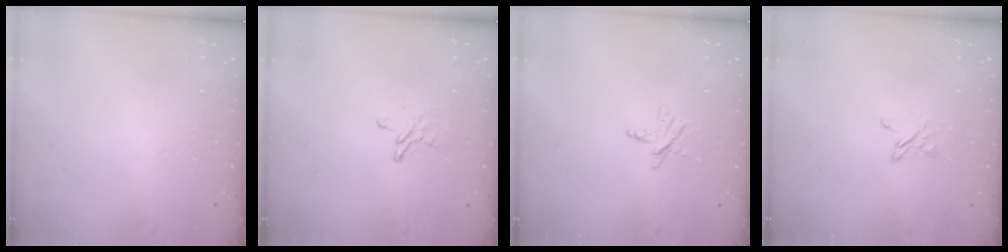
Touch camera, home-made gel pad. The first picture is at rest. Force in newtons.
{"total": 4.0, "press": 4.0, "slide": 0.3}
{"total": 4.6, "press": 4.6, "slide": 0.3}
{"total": 3.3, "press": 3.3, "slide": 0.4}